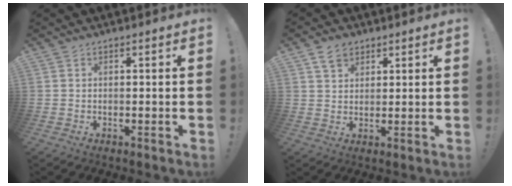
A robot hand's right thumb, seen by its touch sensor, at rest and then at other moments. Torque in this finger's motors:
{"motor_torque": [-0.09, 0.23, -0.19, 0.20, -0.01]}